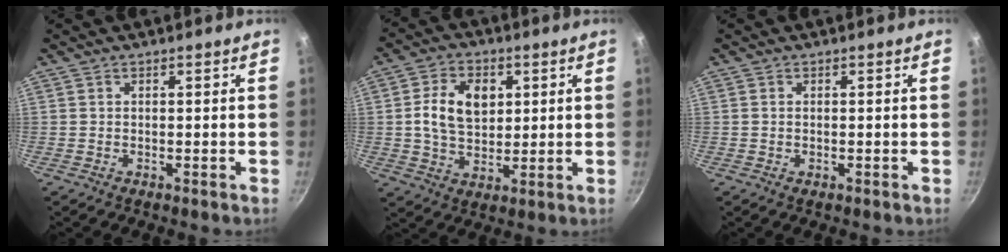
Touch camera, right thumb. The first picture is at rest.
{"total": 10.3, "force": [2.1, 7.2, 7.1], "torque": [-0.105, -0.003, 0.034]}
{"total": 0.6, "force": [-0.2, 0.3, 0.5], "torque": [-0.007, 0.001, -0.004]}